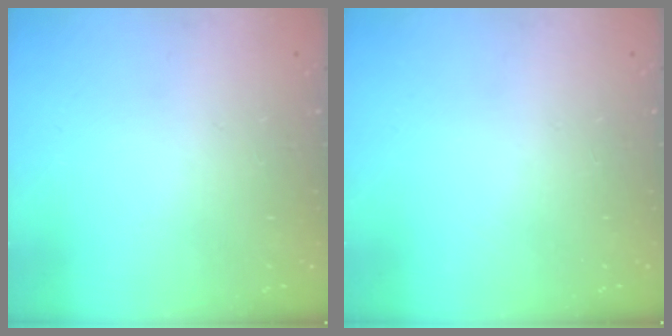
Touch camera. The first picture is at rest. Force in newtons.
{"total": 0.0}